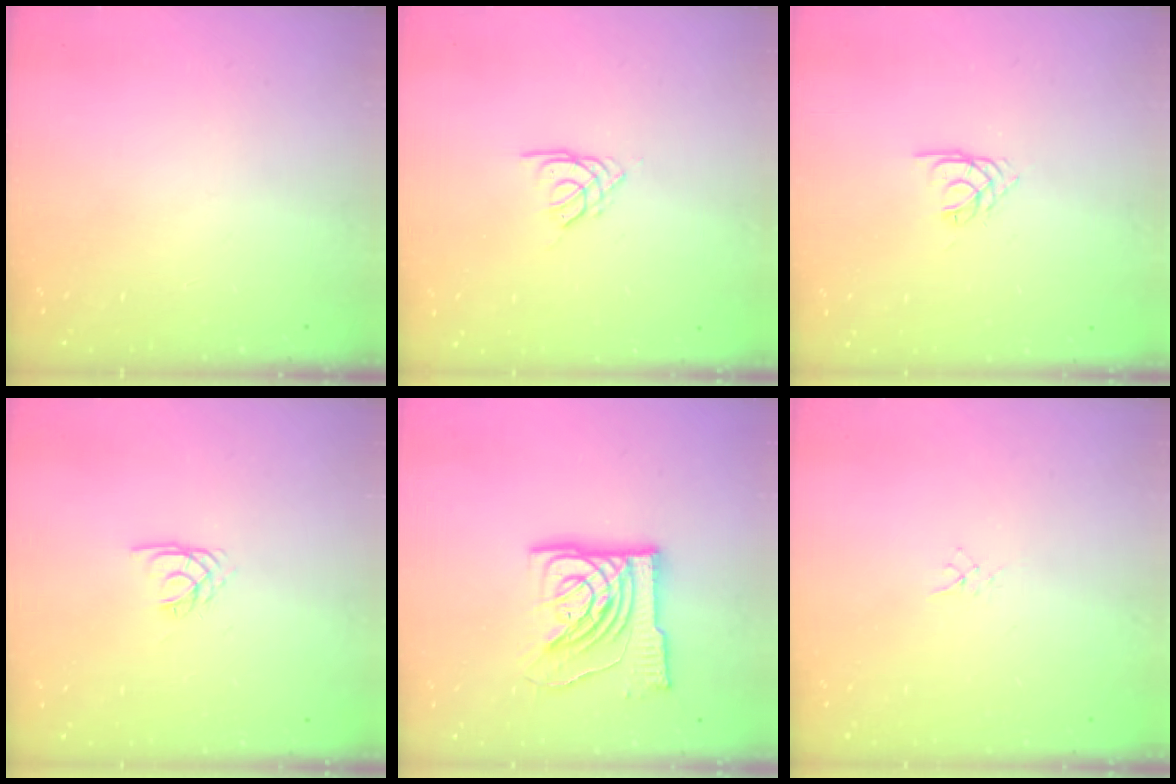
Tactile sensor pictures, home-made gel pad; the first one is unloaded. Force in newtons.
{"total": 3.2, "press": 3.1, "slide": 0.7}
{"total": 1.7, "press": 1.7, "slide": 0.4}
{"total": 2.1, "press": 2.1, "slide": 0.4}
{"total": 13.9, "press": 13.8, "slide": 1.8}
{"total": 1.9, "press": 1.9, "slide": 0.3}